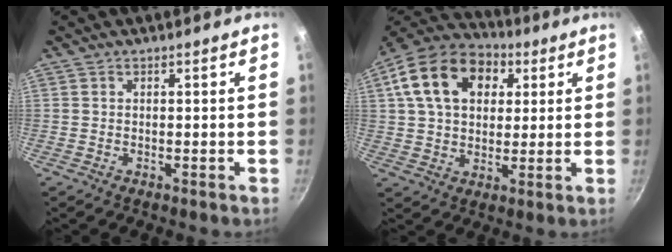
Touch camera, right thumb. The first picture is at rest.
{"total": 19.0, "force": [6.0, 13.2, 12.2], "torque": [-0.201, 0.016, 0.091]}